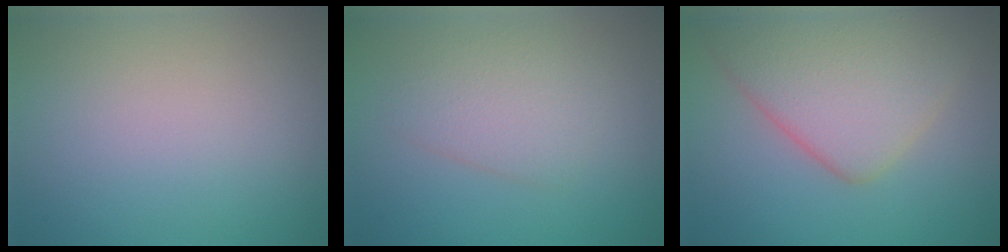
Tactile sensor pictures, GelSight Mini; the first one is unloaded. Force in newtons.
{"total": 3.0, "press": 3.0, "slide": 0.1}
{"total": 7.4, "press": 7.4, "slide": 0.2}